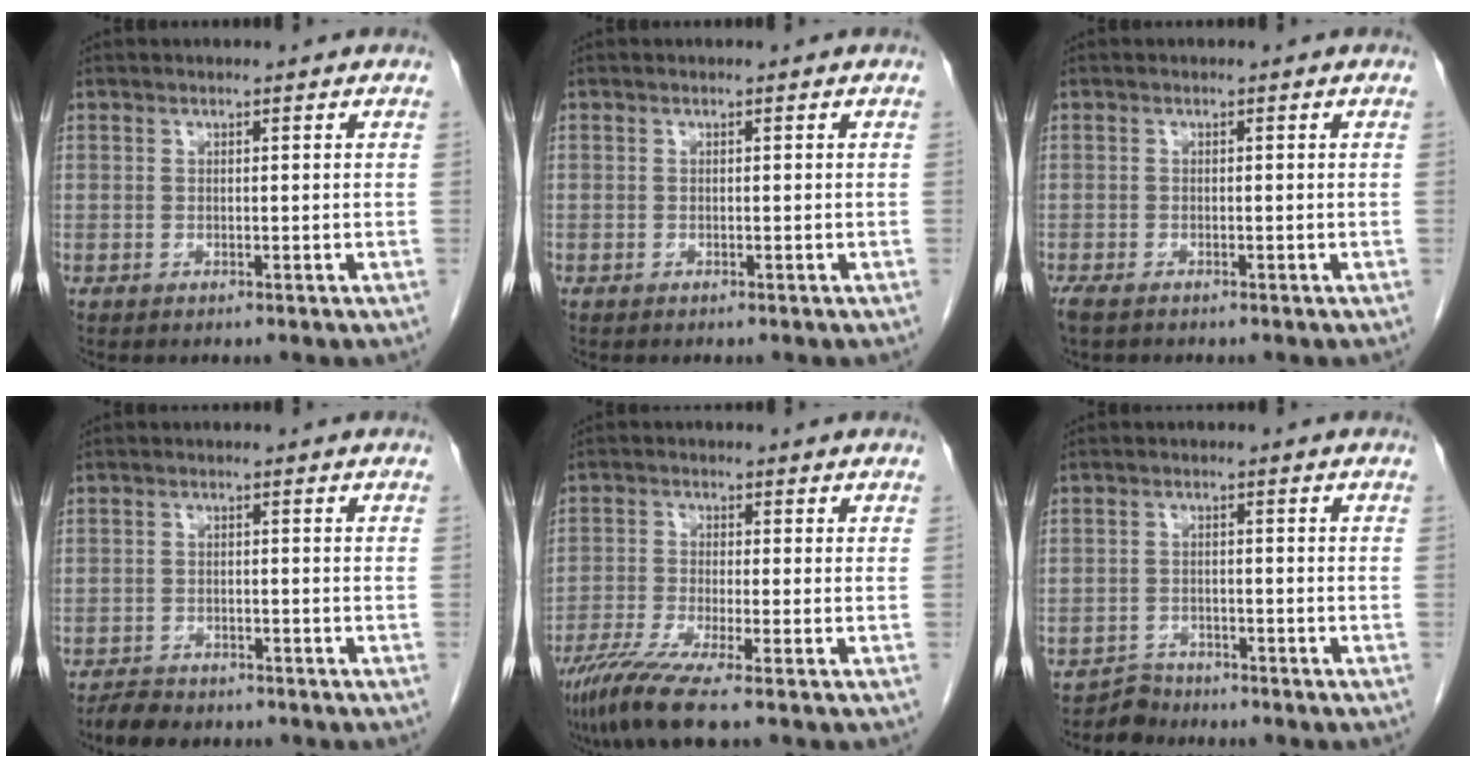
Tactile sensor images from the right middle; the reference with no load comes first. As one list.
[{"total": 0.0}, {"total": 2.4, "force": [-1.8, 0.8, 1.3], "torque": [-0.029, -0.008, -0.029]}, {"total": 4.1, "force": [-3.5, 1.6, 1.2], "torque": [-0.025, -0.003, -0.056]}, {"total": 7.1, "force": [-5.1, -0.6, 4.9], "torque": [-0.090, -0.025, -0.095]}, {"total": 2.6, "force": [-2.3, 0.8, -1.0], "torque": [0.019, 0.000, -0.041]}]